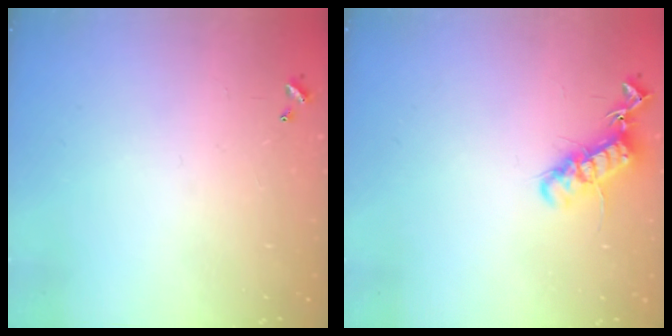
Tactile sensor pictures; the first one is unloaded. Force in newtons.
{"total": 13.3, "press": 13.3, "slide": 0.9}